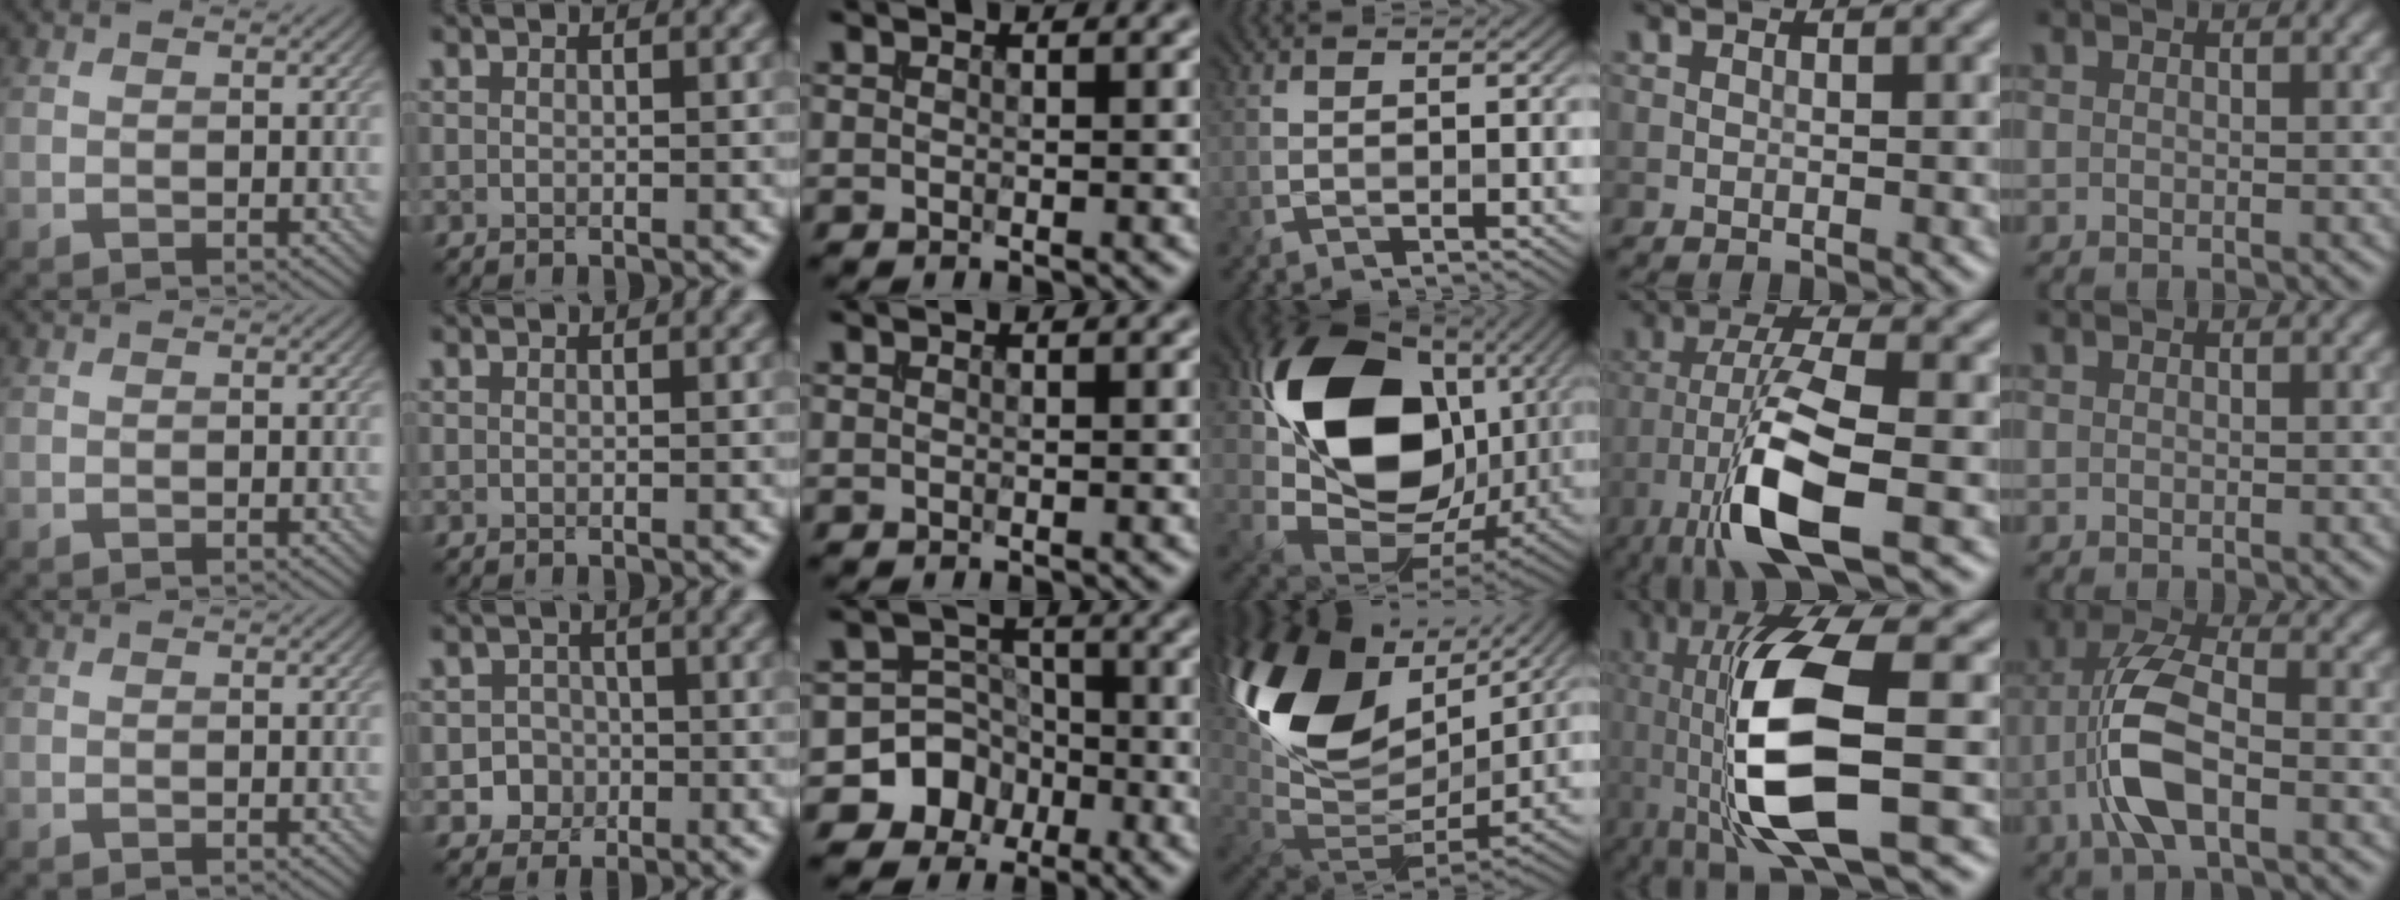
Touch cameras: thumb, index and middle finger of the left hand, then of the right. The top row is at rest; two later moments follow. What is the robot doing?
{"motion": "extract", "object": "drawer"}